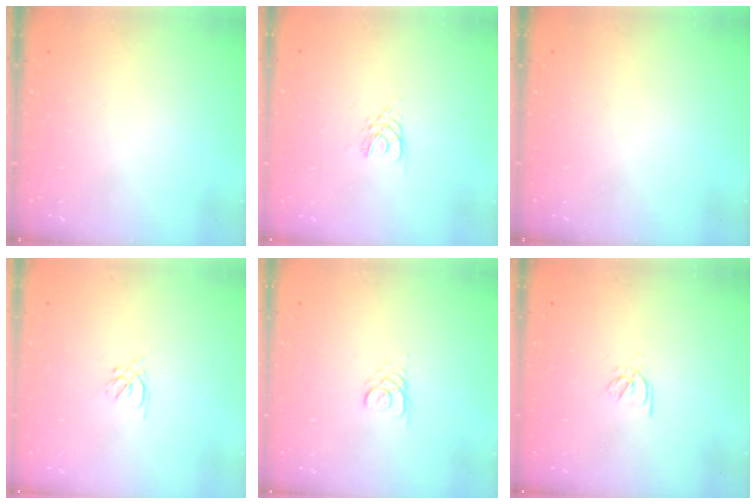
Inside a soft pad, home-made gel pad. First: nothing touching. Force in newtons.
{"total": 3.0, "press": 2.9, "slide": 0.4}
{"total": 0.0}
{"total": 1.3, "press": 1.2, "slide": 0.5}
{"total": 2.6, "press": 2.6, "slide": 0.3}
{"total": 2.4, "press": 2.4, "slide": 0.5}